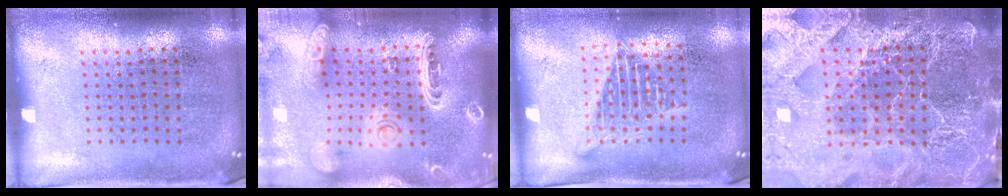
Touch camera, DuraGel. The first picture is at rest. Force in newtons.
{"total": 2.8, "press": 2.4, "slide": 1.5}
{"total": 1.5, "press": 1.3, "slide": 0.8}
{"total": 5.0, "press": 4.5, "slide": 2.3}